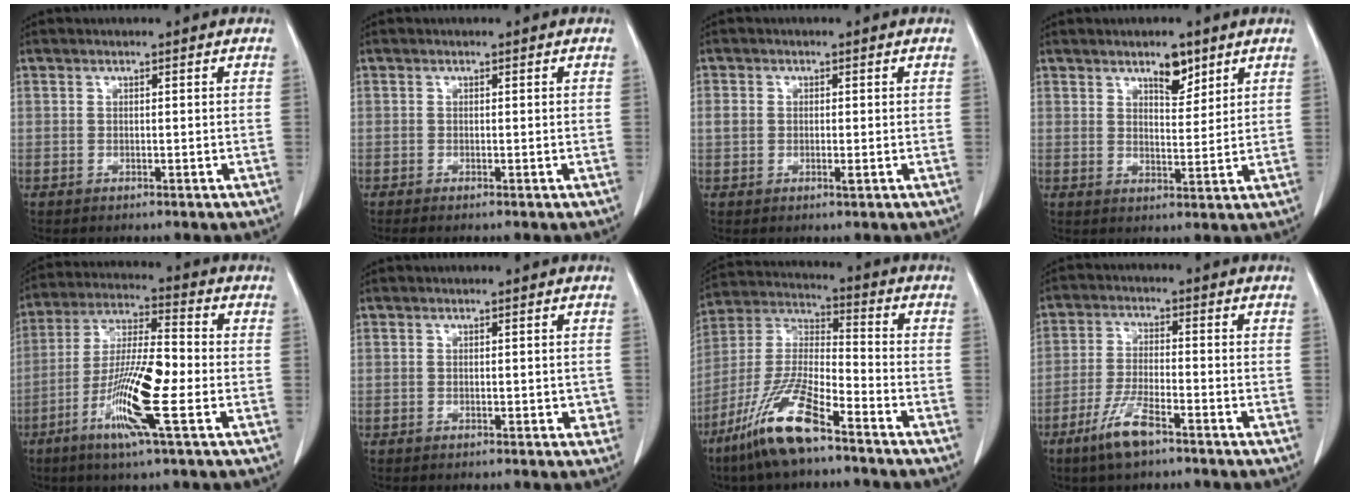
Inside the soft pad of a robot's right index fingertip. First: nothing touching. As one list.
[{"total": 0.5, "force": [-0.4, -0.1, 0.3], "torque": [-0.008, -0.001, -0.008]}, {"total": 2.3, "force": [0.0, 1.5, 1.8], "torque": [-0.032, 0.002, 0.003]}, {"total": 4.5, "force": [3.1, 1.6, 2.9], "torque": [-0.044, -0.003, 0.051]}, {"total": 13.4, "force": [-4.6, 0.9, 12.6], "torque": [-0.246, -0.012, -0.091]}, {"total": 1.7, "force": [-0.2, 0.9, 1.4], "torque": [-0.013, 0.001, 0.000]}, {"total": 13.9, "force": [-8.9, 2.2, 10.4], "torque": [-0.222, -0.021, -0.174]}, {"total": 6.8, "force": [-4.5, 1.2, 4.9], "torque": [-0.106, -0.008, -0.085]}]